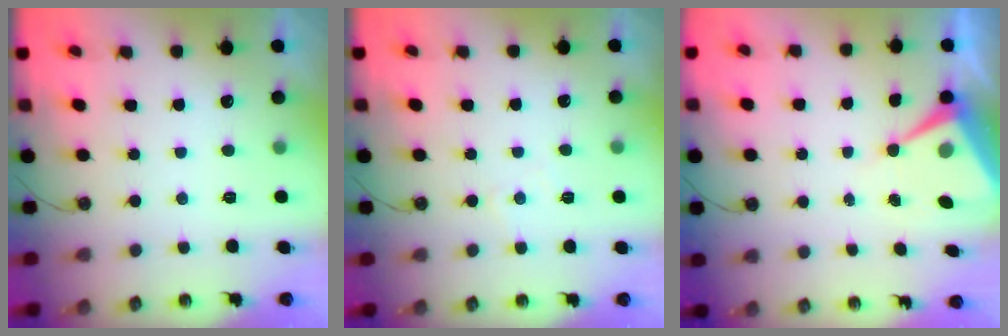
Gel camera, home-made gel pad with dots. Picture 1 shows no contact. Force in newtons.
{"total": 3.2, "press": 3.2, "slide": 0.4}
{"total": 9.0, "press": 9.0, "slide": 0.7}